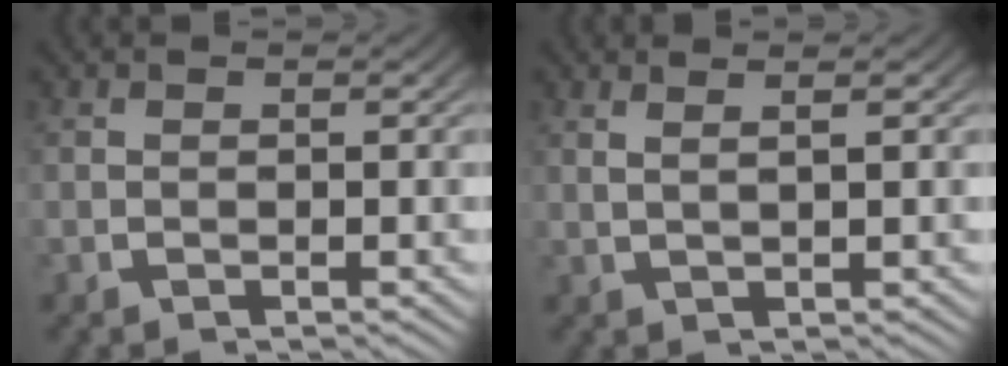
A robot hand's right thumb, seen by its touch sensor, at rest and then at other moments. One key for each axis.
{"total": 1.9, "fx": 1.2, "fy": -0.1, "fz": 1.4, "tx": -0.022, "ty": 0.003, "tz": 0.027}